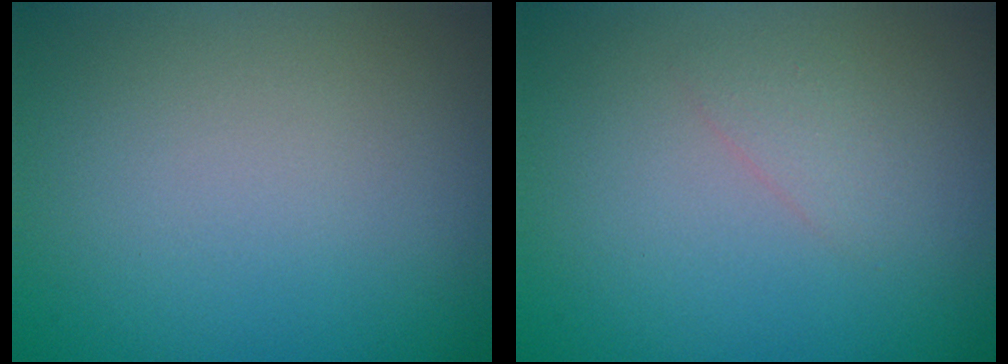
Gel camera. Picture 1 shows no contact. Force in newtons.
{"total": 1.0, "press": 1.0, "slide": 0.0}